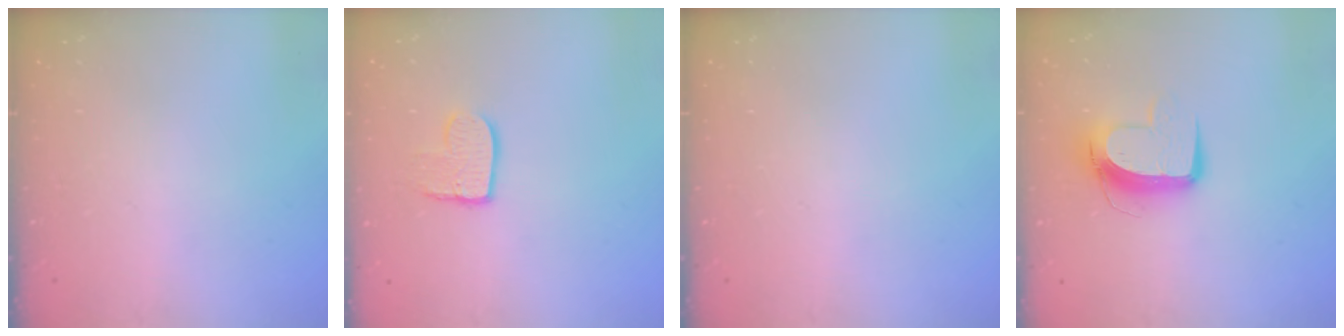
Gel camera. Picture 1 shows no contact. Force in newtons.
{"total": 8.4, "press": 8.4, "slide": 0.6}
{"total": 0.0}
{"total": 10.3, "press": 10.3, "slide": 0.8}